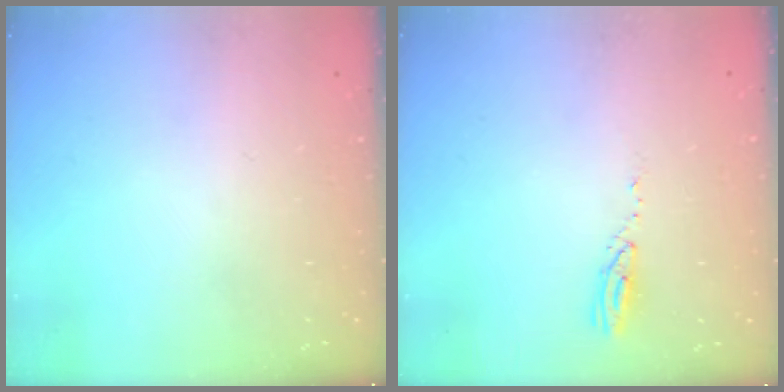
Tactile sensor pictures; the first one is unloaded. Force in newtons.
{"total": 3.5, "press": 3.5, "slide": 0.3}